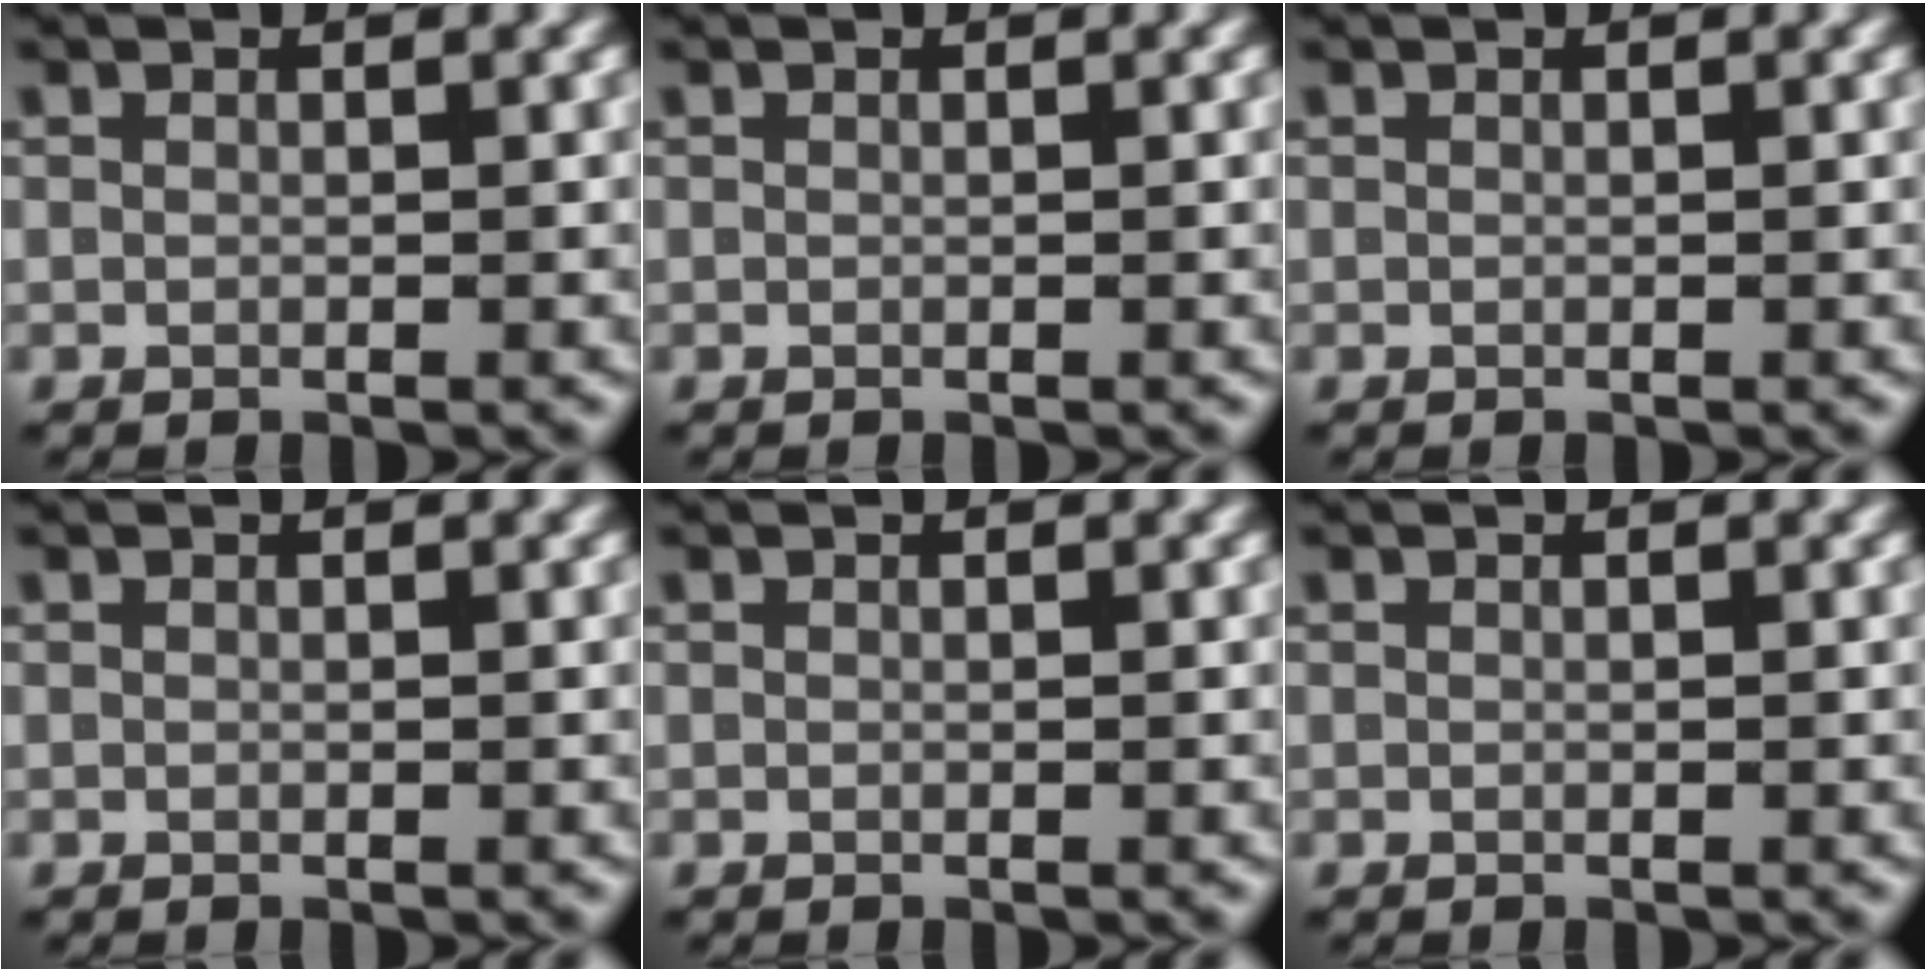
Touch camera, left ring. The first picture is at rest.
{"total": 0.0}
{"total": 0.0}
{"total": 0.0}
{"total": 0.0}
{"total": 0.0}